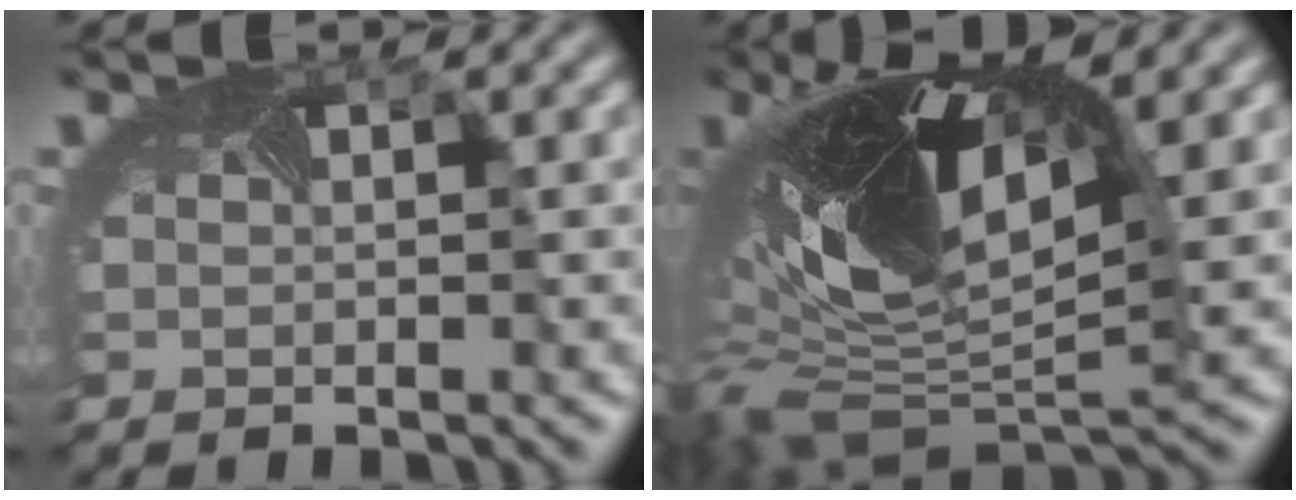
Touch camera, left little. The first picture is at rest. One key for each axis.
{"total": 11.5, "fx": 2.4, "fy": 4.9, "fz": 10.1, "tx": -0.222, "ty": -0.018, "tz": 0.042}